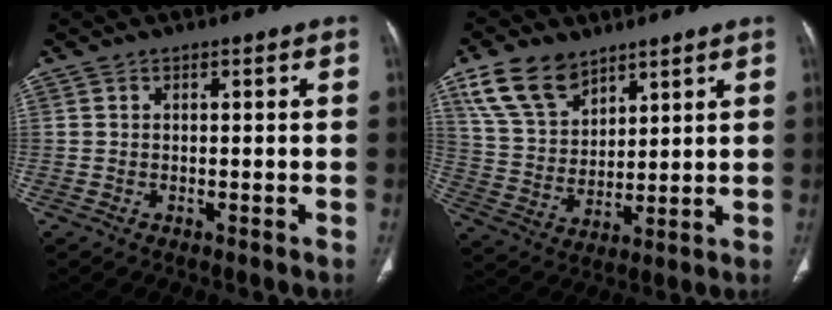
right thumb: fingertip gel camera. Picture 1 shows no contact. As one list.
[{"total": 12.0, "force": [7.8, 7.1, 5.8], "torque": [-0.094, -0.027, 0.159]}]